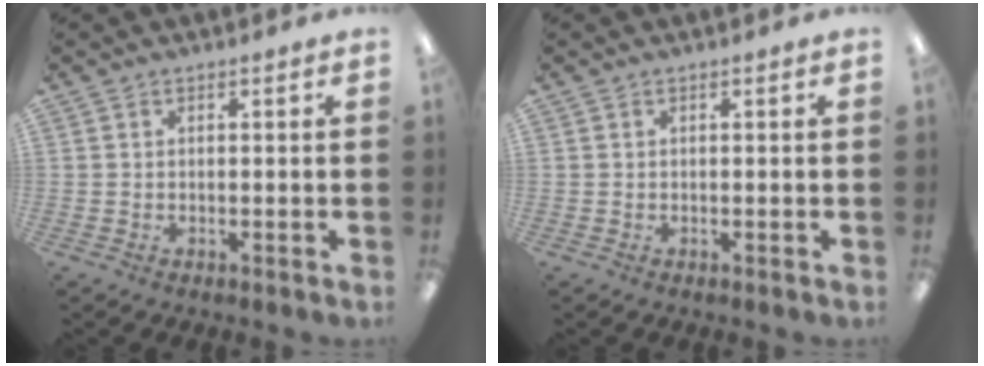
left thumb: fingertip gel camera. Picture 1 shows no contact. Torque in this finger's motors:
{"motor_torque": [0.00, 0.00, -0.04, 0.05, 0.00]}